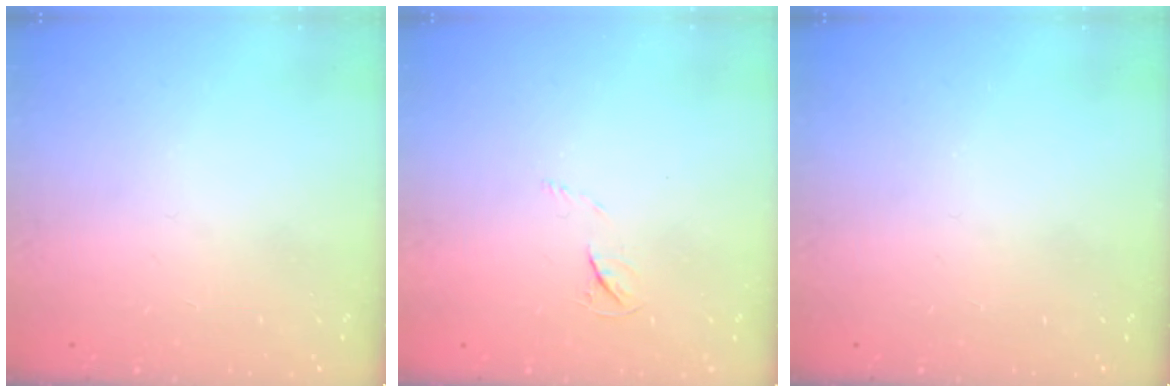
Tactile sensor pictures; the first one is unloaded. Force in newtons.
{"total": 3.6, "press": 3.6, "slide": 0.5}
{"total": 0.0}